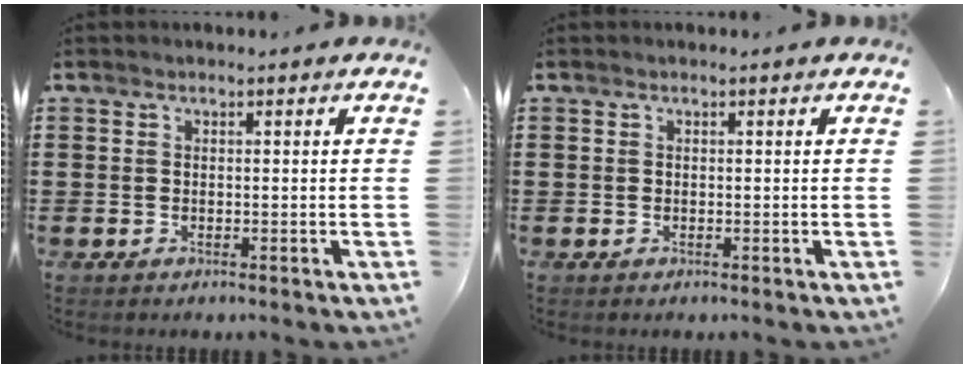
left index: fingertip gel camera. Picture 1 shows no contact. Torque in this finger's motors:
{"motor_torque": [-0.02, -0.01, 0.01, -0.01]}